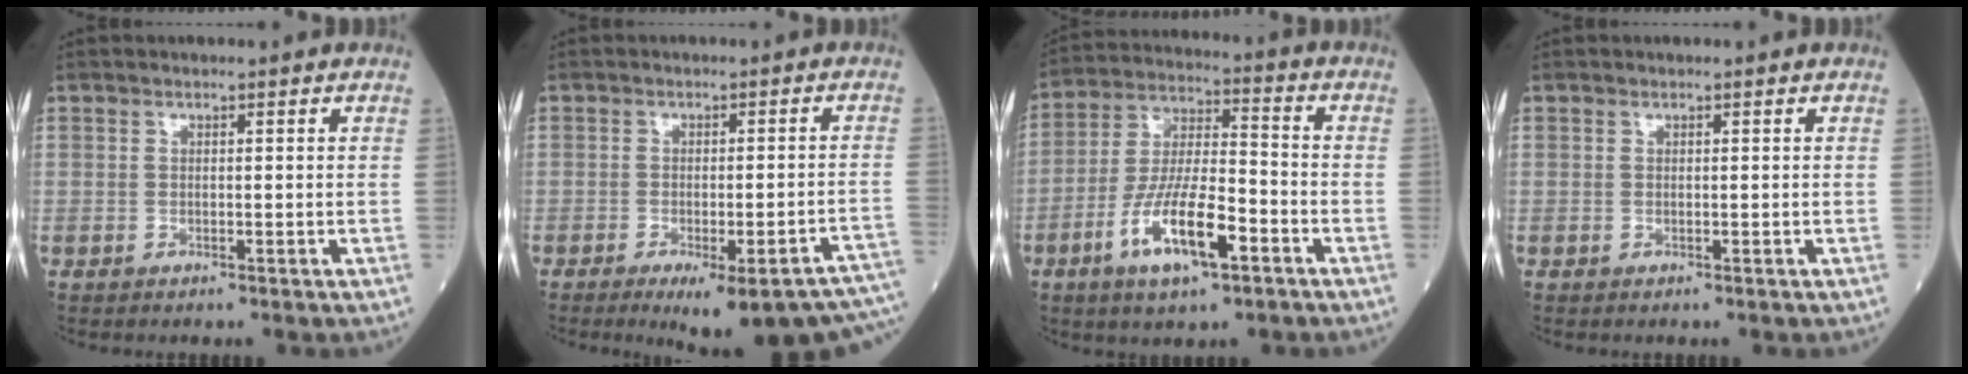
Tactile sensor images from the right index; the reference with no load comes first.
{"total": 17.5, "force": [-13.7, 1.7, 10.8], "torque": [-0.063, -0.008, -0.162]}
{"total": 12.7, "force": [-5.7, 3.1, 10.9], "torque": [-0.219, -0.004, -0.104]}
{"total": 0.0}